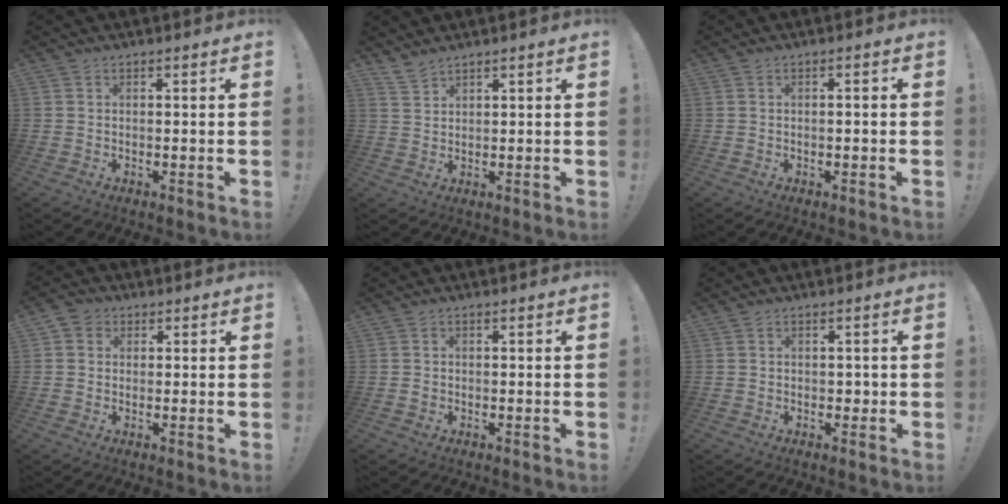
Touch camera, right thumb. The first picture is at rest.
{"total": 3.5, "force": [3.2, 0.9, 0.9], "torque": [-0.014, -0.017, 0.060]}
{"total": 1.2, "force": [-0.6, 0.0, 1.0], "torque": [-0.024, 0.004, -0.010]}
{"total": 3.4, "force": [1.1, 3.0, 0.8], "torque": [-0.012, 0.005, 0.021]}
{"total": 0.6, "force": [-0.2, 0.5, 0.1], "torque": [-0.010, 0.005, -0.003]}
{"total": 1.4, "force": [-0.2, 1.3, 0.6], "torque": [-0.008, 0.004, -0.004]}